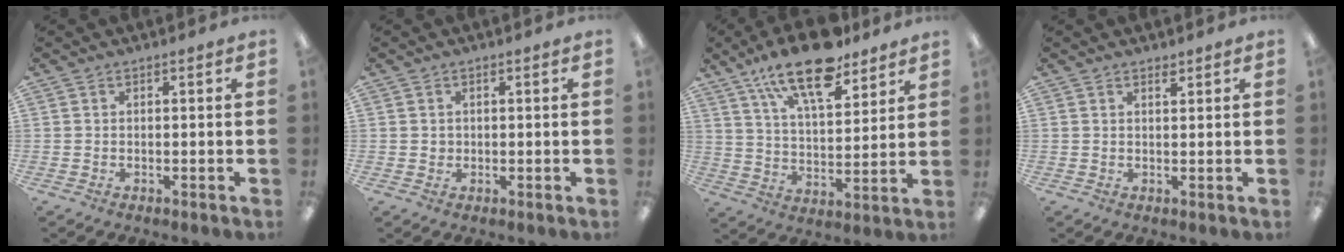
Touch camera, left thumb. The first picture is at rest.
{"total": 0.9, "force": [0.3, 0.8, 0.1], "torque": [-0.003, 0.004, 0.004]}
{"total": 17.6, "force": [12.8, 6.5, 10.2], "torque": [-0.179, -0.060, 0.218]}
{"total": 1.3, "force": [1.2, 0.4, 0.3], "torque": [-0.001, -0.005, 0.022]}